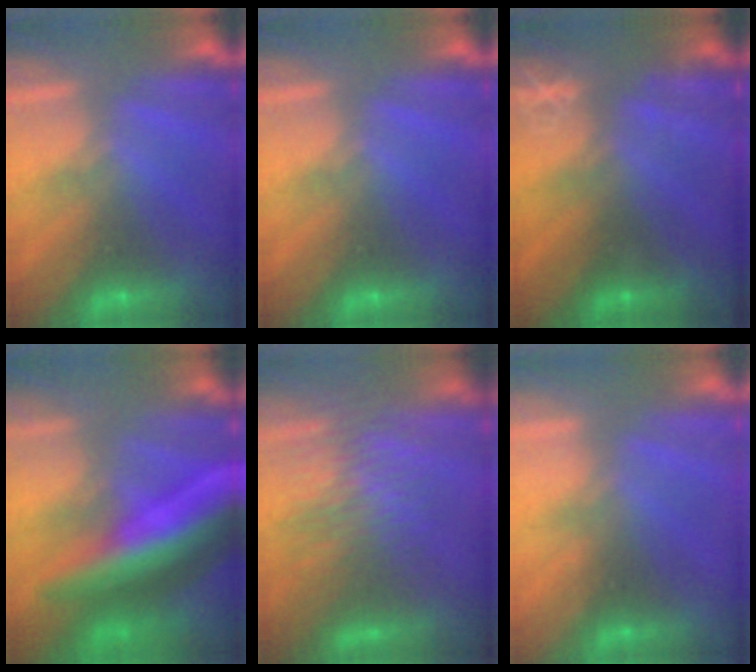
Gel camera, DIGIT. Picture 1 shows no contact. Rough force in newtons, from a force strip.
{"total": 0.0}
{"total": 3.0}
{"total": 12.7}
{"total": 3.5}
{"total": 2.2}